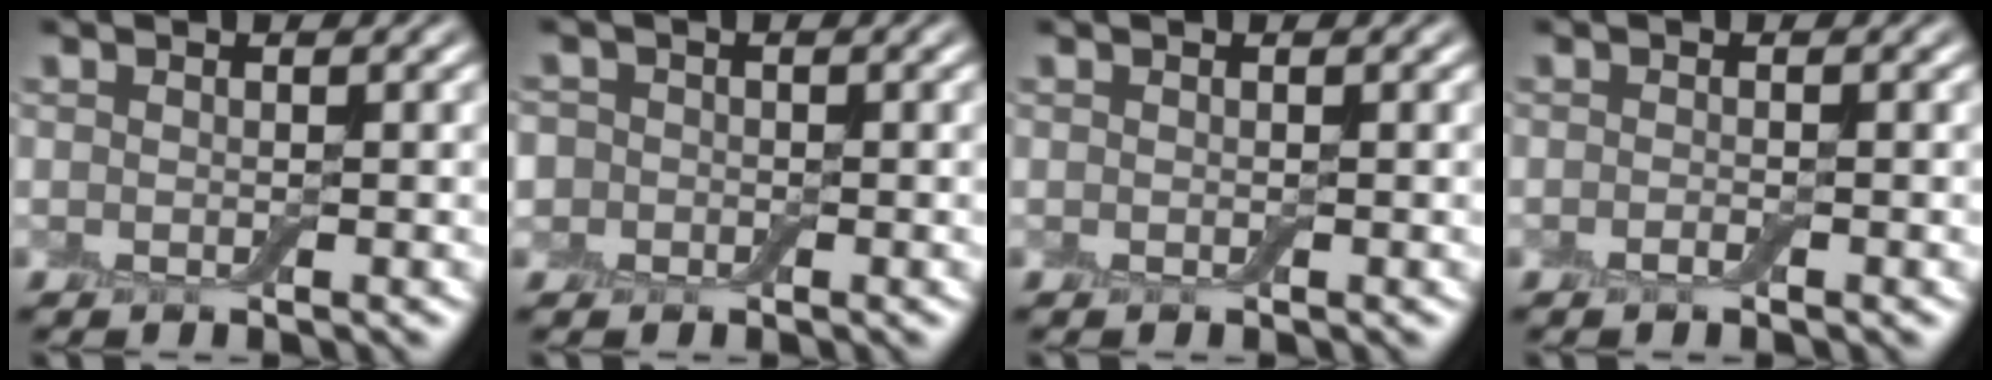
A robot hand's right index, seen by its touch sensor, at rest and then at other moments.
{"total": 2.4, "force": [0.0, 2.3, 0.6], "torque": [0.006, 0.011, -0.028]}
{"total": 0.0}
{"total": 0.7, "force": [-0.4, 0.1, 0.5], "torque": [-0.010, -0.002, -0.008]}